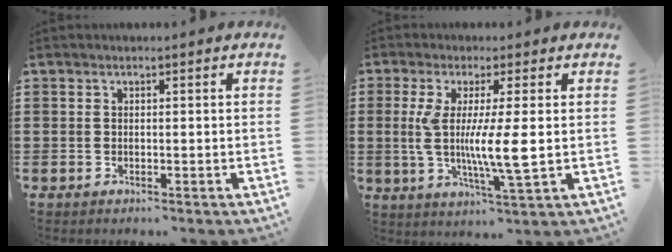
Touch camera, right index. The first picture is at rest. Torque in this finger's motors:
{"motor_torque": [1.34, -0.80, 0.39, 0.21]}